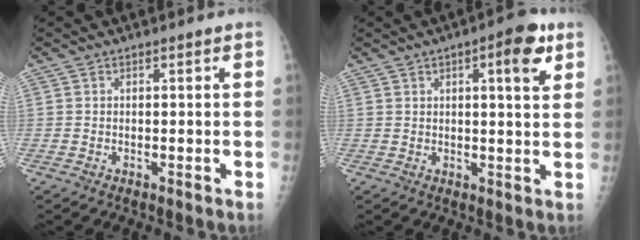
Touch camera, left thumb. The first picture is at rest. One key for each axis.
{"total": 7.3, "fx": 3.3, "fy": 2.2, "fz": 6.1, "tx": -0.072, "ty": -0.008, "tz": 0.038}